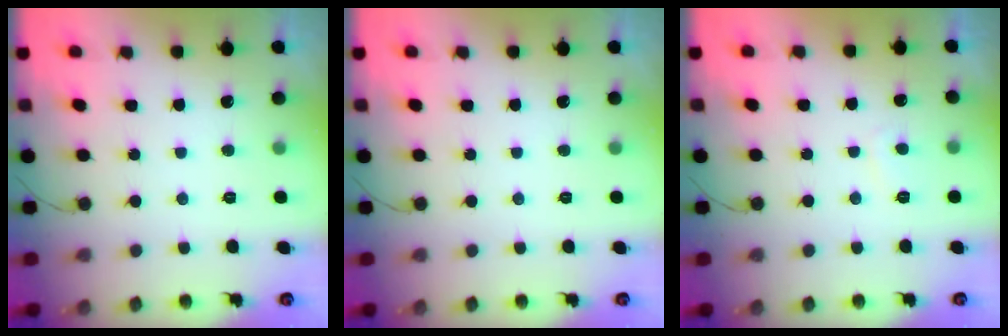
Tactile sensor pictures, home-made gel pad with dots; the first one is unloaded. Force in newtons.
{"total": 0.0}
{"total": 1.2, "press": 1.1, "slide": 0.5}